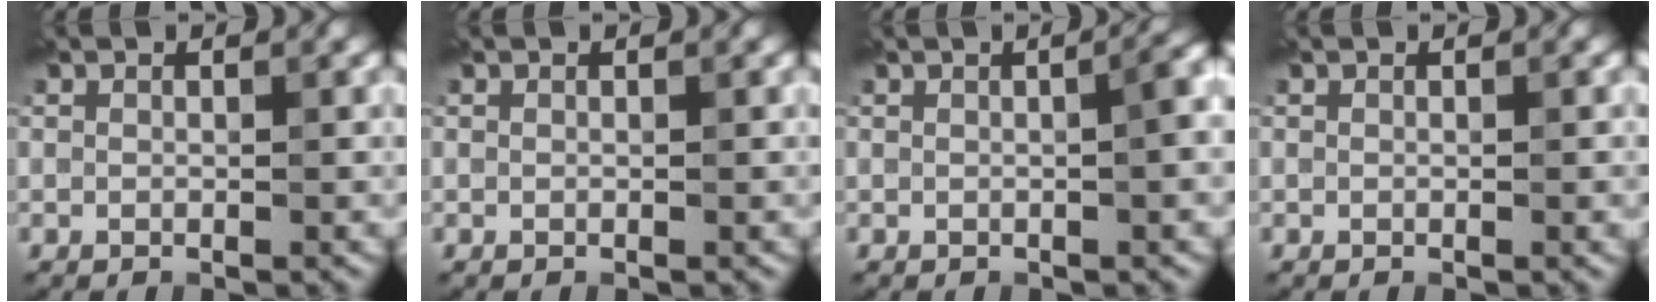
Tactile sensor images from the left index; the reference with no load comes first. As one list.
[{"total": 0.0}, {"total": 3.1, "force": [0.1, 0.9, 2.9], "torque": [-0.030, 0.012, 0.002]}, {"total": 0.6, "force": [0.0, 0.1, 0.6], "torque": [-0.006, 0.000, -0.001]}]